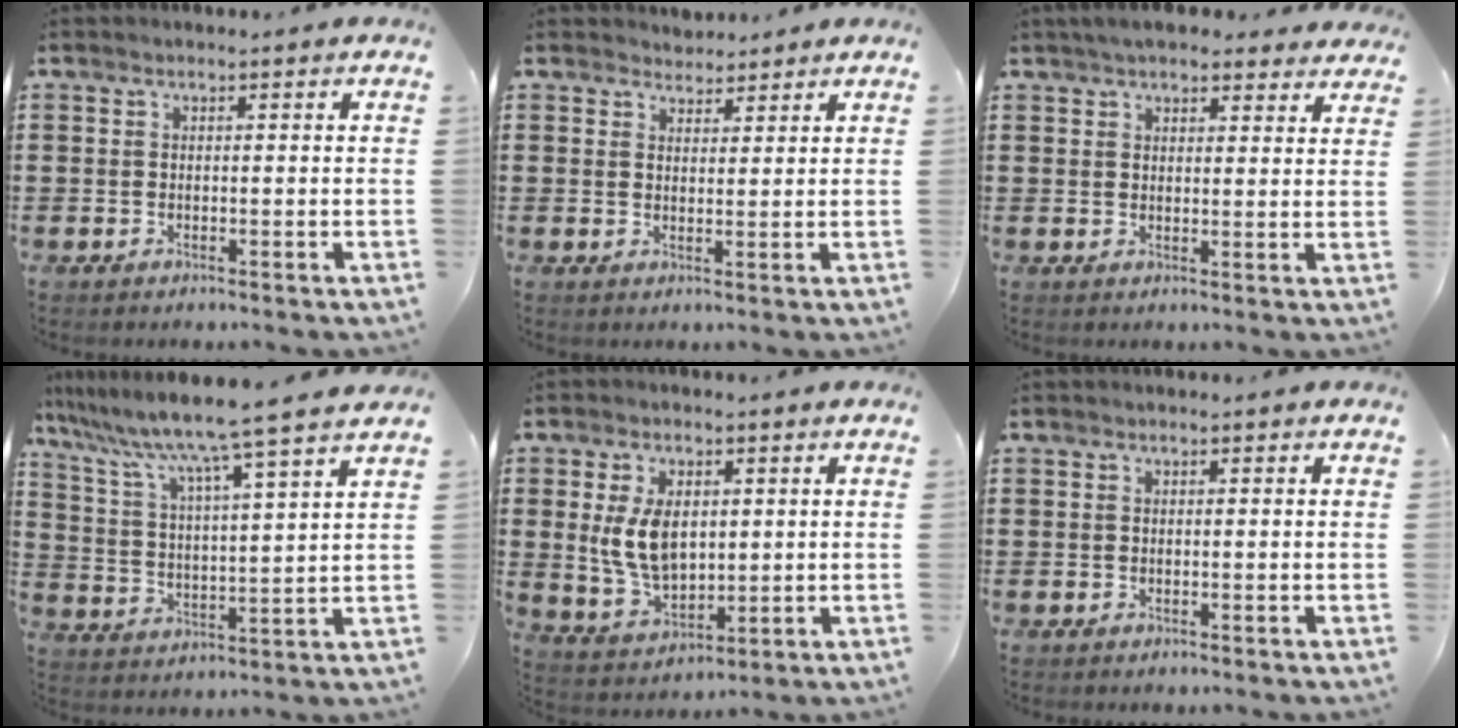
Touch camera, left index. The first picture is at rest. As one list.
[{"total": 2.3, "force": [2.1, 0.8, -0.2], "torque": [-0.003, 0.002, 0.041]}, {"total": 4.4, "force": [4.0, 1.1, 1.5], "torque": [-0.039, -0.003, 0.074]}, {"total": 7.9, "force": [6.9, -1.5, 3.5], "torque": [-0.098, -0.054, 0.107]}, {"total": 8.1, "force": [1.6, 5.1, 6.1], "torque": [-0.138, 0.004, 0.025]}, {"total": 0.0}]